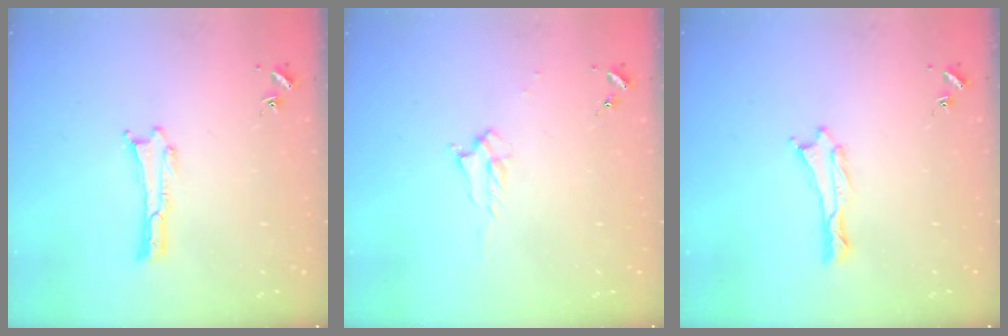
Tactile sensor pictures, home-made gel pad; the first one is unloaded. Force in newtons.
{"total": 1.7, "press": 1.6, "slide": 0.2}
{"total": 0.0}